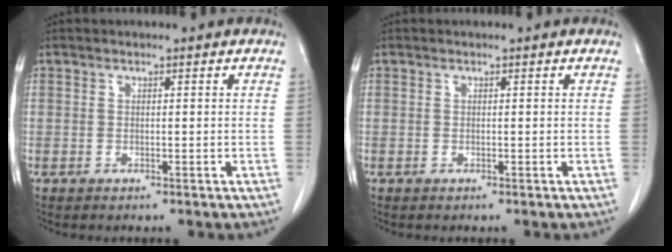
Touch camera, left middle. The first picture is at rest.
{"total": 0.0}